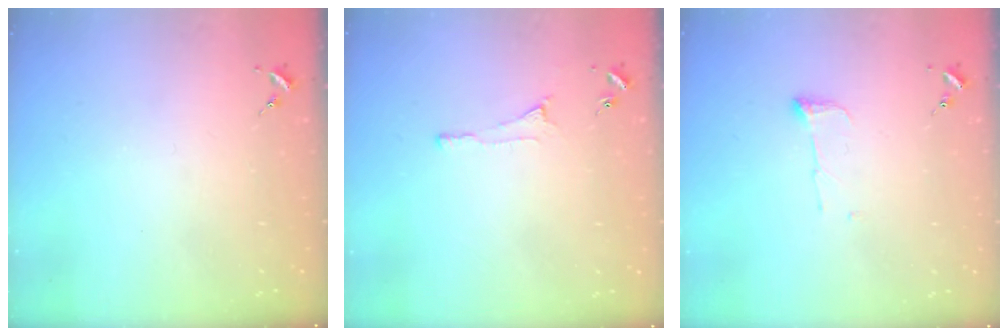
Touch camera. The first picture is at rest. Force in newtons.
{"total": 4.9, "press": 4.8, "slide": 0.6}
{"total": 4.7, "press": 4.7, "slide": 0.6}